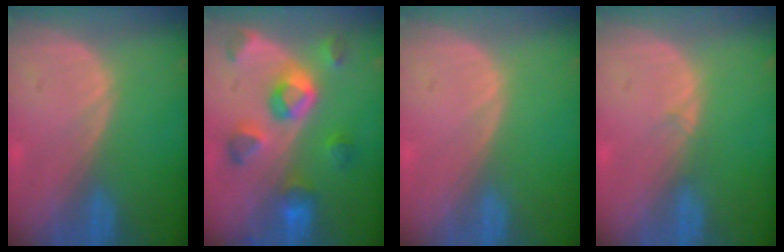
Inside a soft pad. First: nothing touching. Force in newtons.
{"total": 8.5, "press": 8.0, "slide": 2.9}
{"total": 0.0}
{"total": 0.6, "press": 0.6, "slide": 0.1}